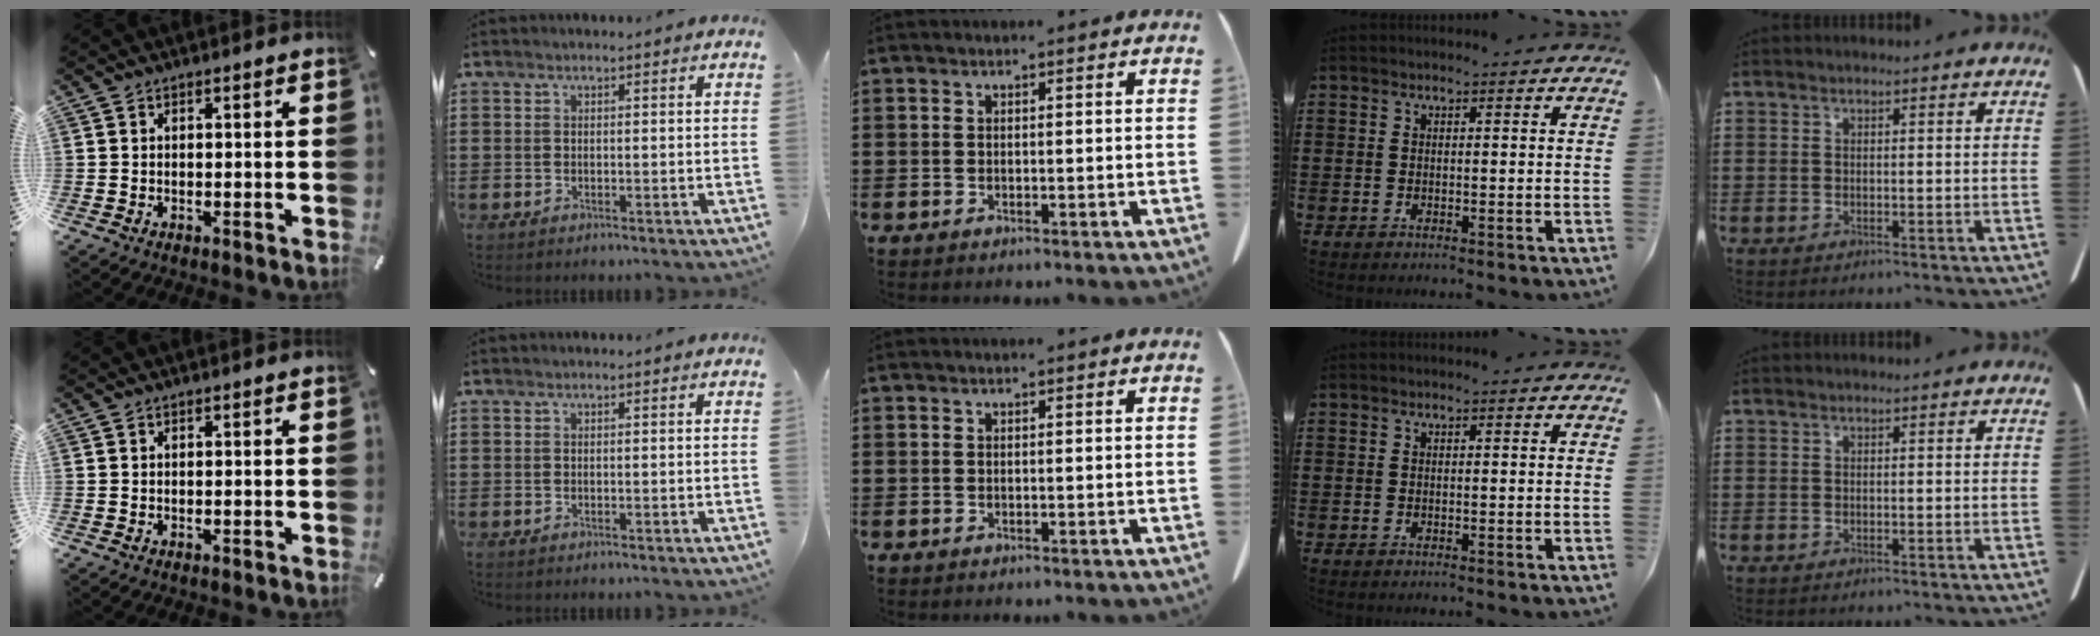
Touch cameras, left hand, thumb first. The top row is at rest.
{}